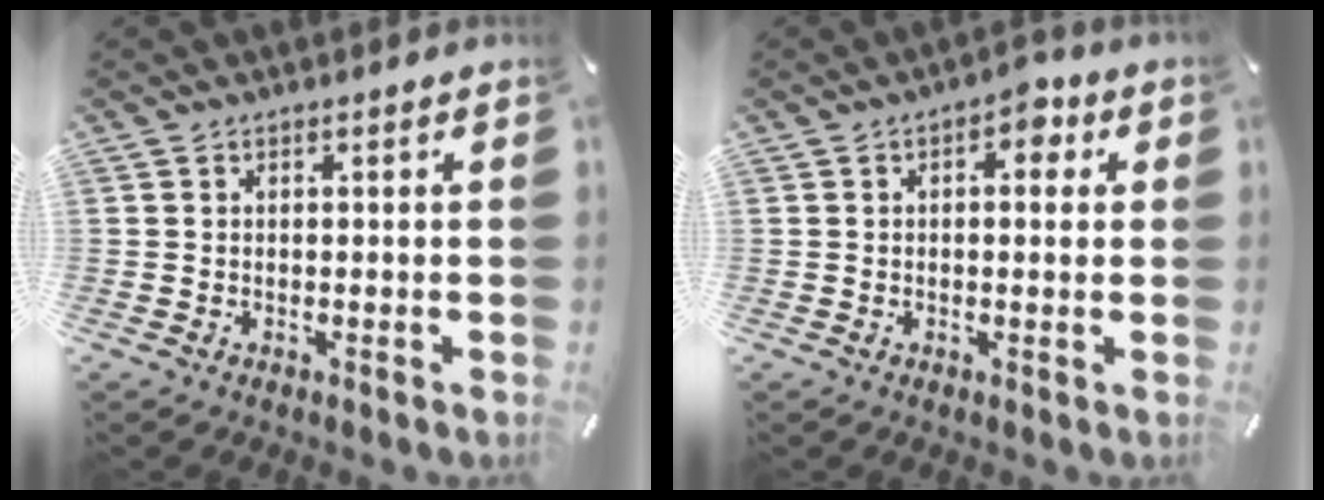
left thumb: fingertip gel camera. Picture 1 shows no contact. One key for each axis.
{"total": 4.7, "fx": 1.1, "fy": 2.4, "fz": 3.9, "tx": -0.047, "ty": 0.000, "tz": 0.010}